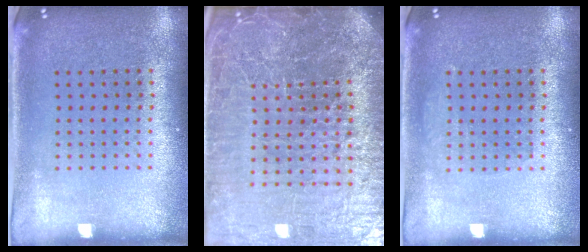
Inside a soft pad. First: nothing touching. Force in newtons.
{"total": 7.5, "press": 6.5, "slide": 3.9}
{"total": 0.9, "press": 0.9, "slide": 0.2}